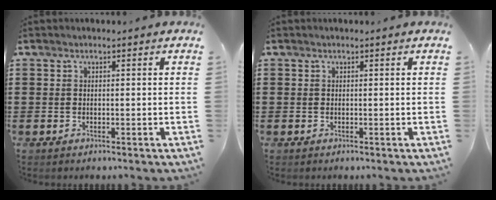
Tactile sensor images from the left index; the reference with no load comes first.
{"total": 0.0}